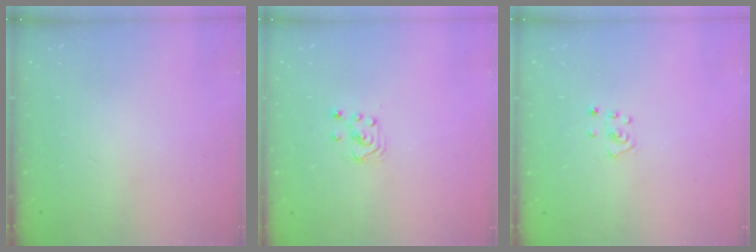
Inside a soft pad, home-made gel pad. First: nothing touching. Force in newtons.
{"total": 2.0, "press": 2.0, "slide": 0.2}
{"total": 3.3, "press": 3.3, "slide": 0.3}